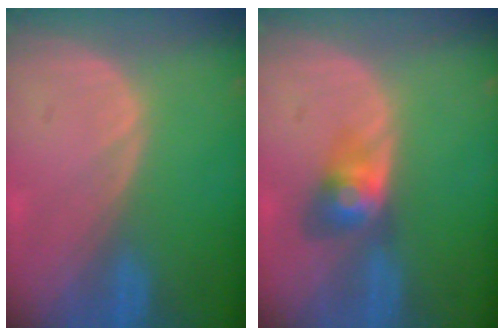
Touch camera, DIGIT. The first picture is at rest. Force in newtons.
{"total": 3.9, "press": 3.9, "slide": 0.2}